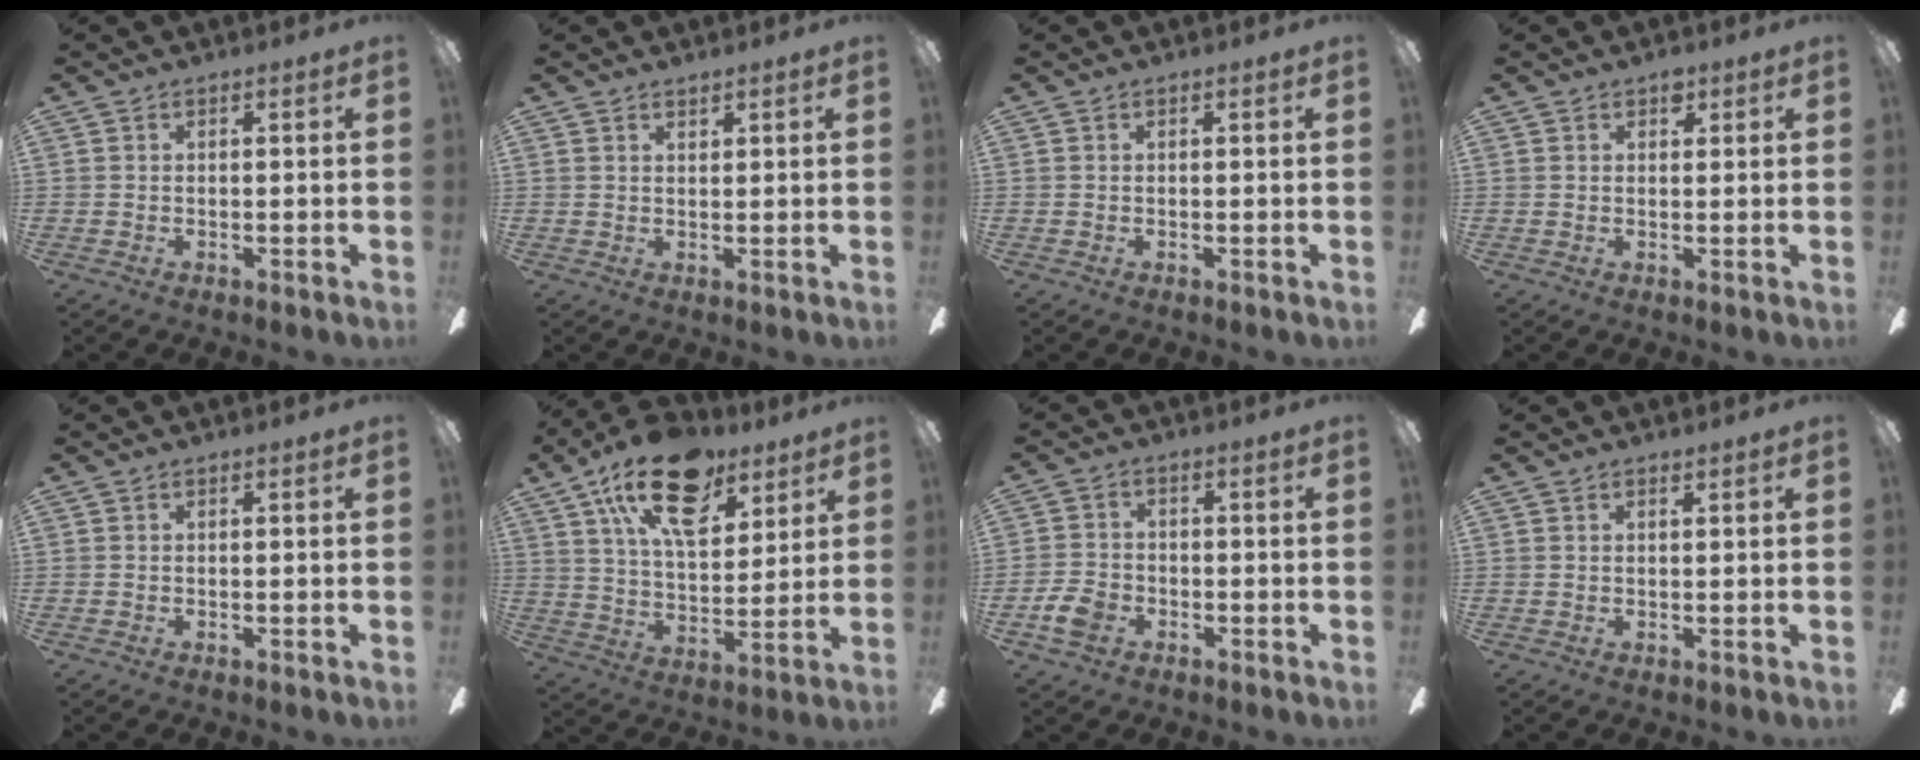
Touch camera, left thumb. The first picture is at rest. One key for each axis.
{"total": 1.2, "fx": 1.1, "fy": 0.3, "fz": 0.3, "tx": -0.006, "ty": -0.001, "tz": 0.021}
{"total": 0.0}
{"total": 2.4, "fx": 1.4, "fy": 1.5, "fz": 1.1, "tx": 0.000, "ty": -0.005, "tz": 0.020}
{"total": 0.0}
{"total": 21.1, "fx": 12.2, "fy": 10.9, "fz": 13.2, "tx": -0.213, "ty": -0.052, "tz": 0.212}
{"total": 5.8, "fx": -2.7, "fy": 4.1, "fz": 2.9, "tx": -0.069, "ty": 0.011, "tz": -0.052}
{"total": 0.8, "fx": 0.6, "fy": 0.2, "fz": 0.3, "tx": 0.000, "ty": -0.003, "tz": 0.010}